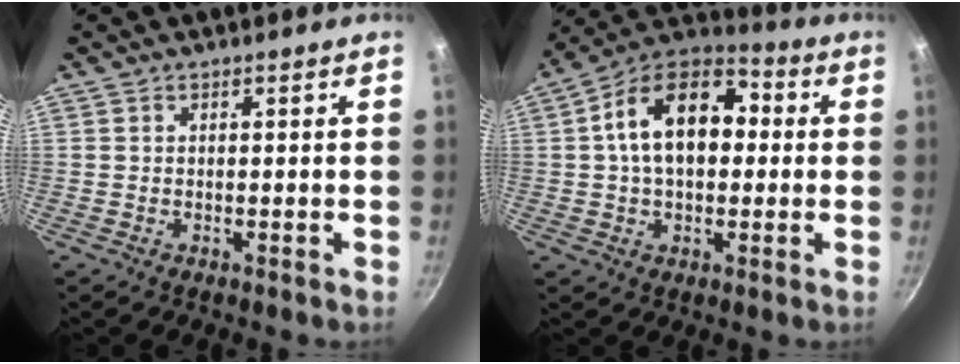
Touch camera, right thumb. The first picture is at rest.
{"total": 16.9, "force": [1.8, 11.0, 12.7], "torque": [-0.176, 0.034, 0.008]}